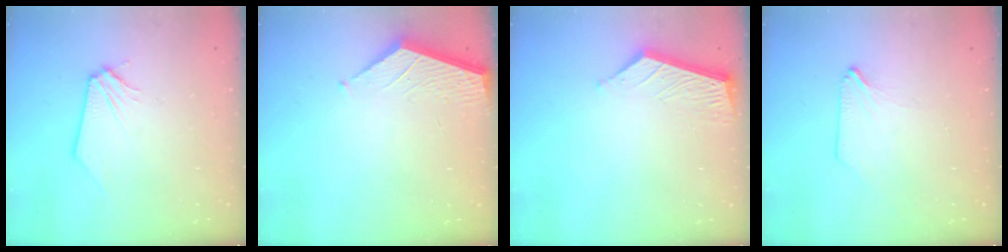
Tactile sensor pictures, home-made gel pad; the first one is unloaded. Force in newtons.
{"total": 2.1, "press": 2.1, "slide": 0.2}
{"total": 6.3, "press": 6.3, "slide": 0.6}
{"total": 0.6, "press": 0.6, "slide": 0.1}